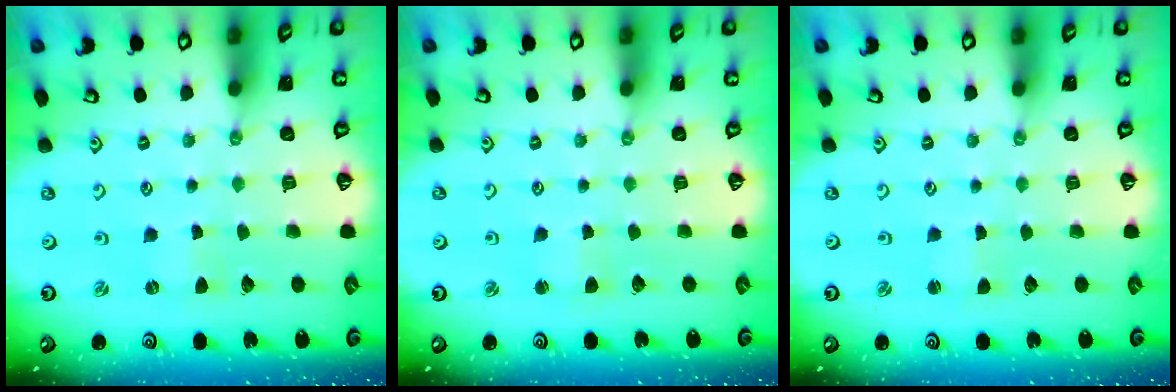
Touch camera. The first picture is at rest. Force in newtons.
{"total": 2.7, "press": 2.7, "slide": 0.2}
{"total": 1.1, "press": 1.1, "slide": 0.1}